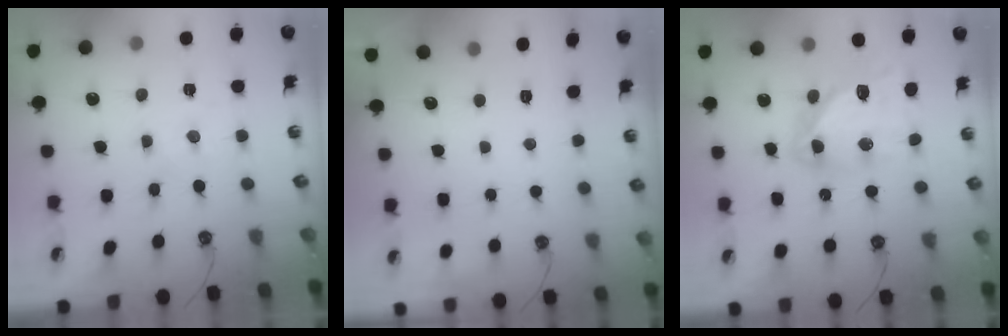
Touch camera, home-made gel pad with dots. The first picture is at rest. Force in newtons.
{"total": 0.0}
{"total": 14.2, "press": 14.2, "slide": 1.1}